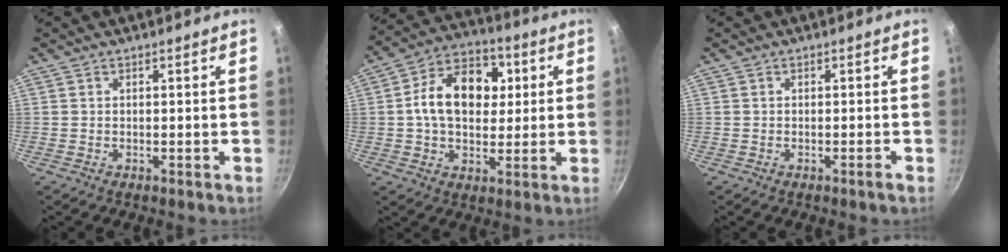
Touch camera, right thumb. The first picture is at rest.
{"total": 15.1, "force": [2.2, 10.5, 10.7], "torque": [-0.146, 0.014, 0.027]}
{"total": 0.7, "force": [-0.5, -0.1, 0.5], "torque": [-0.009, 0.000, -0.009]}